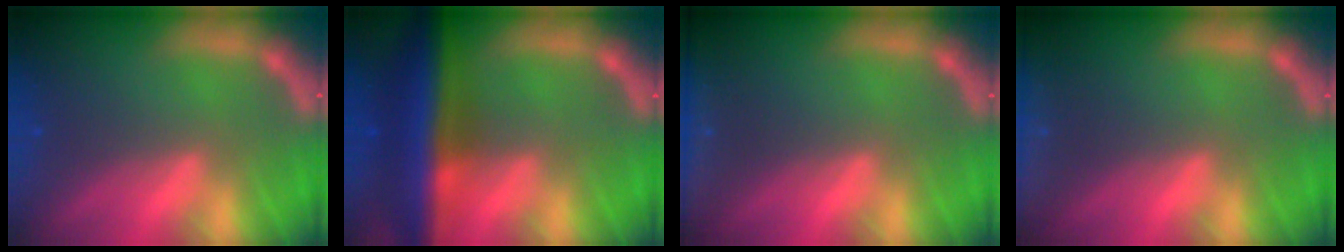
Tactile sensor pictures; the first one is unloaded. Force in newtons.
{"total": 10.0}
{"total": 8.5}
{"total": 9.5}